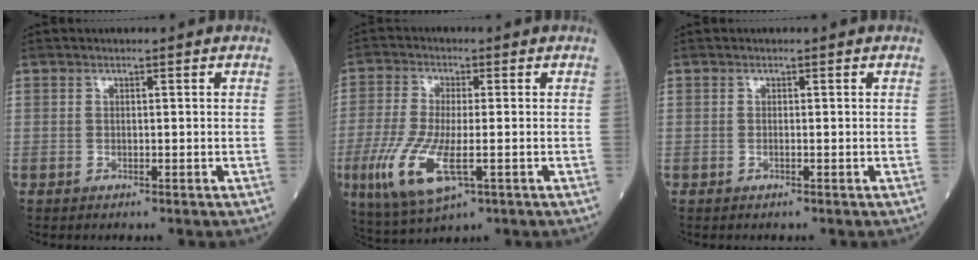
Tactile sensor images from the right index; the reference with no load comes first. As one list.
[{"total": 10.6, "force": [-3.4, 3.0, 9.6], "torque": [-0.209, -0.030, -0.060]}, {"total": 0.0}]